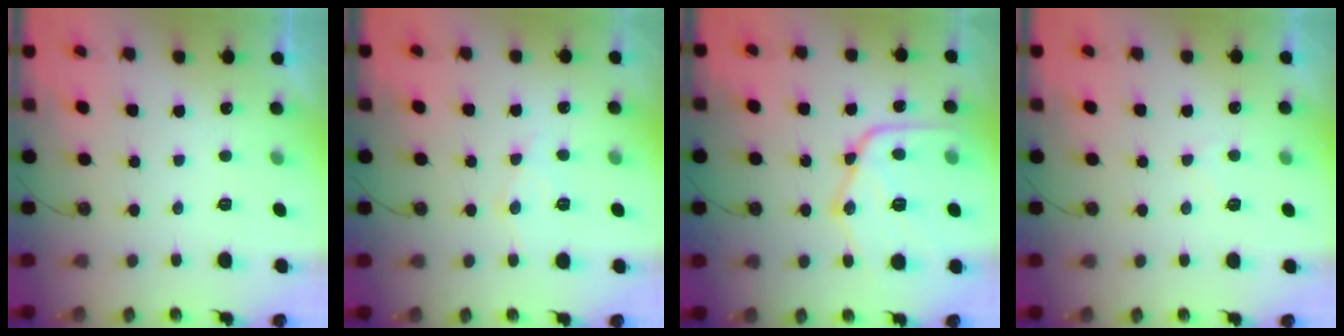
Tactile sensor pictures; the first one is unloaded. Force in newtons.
{"total": 6.5, "press": 6.5, "slide": 0.4}
{"total": 19.9, "press": 19.9, "slide": 1.5}
{"total": 3.8, "press": 3.8, "slide": 0.5}